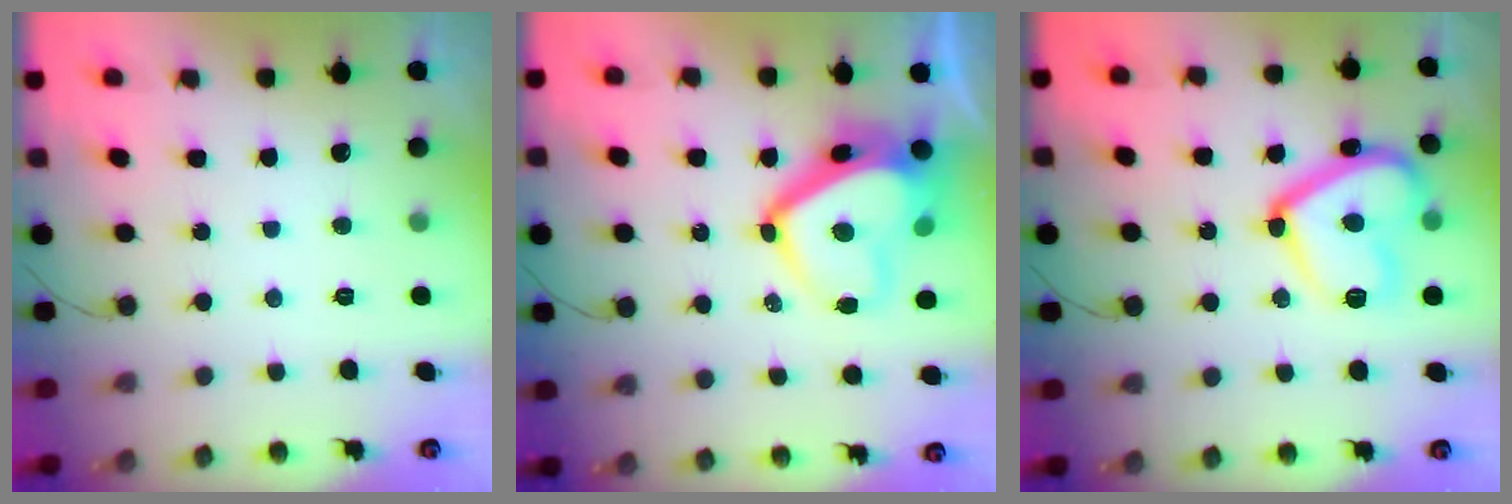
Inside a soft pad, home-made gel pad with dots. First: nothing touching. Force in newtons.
{"total": 14.4, "press": 14.3, "slide": 1.9}
{"total": 18.3, "press": 18.3, "slide": 1.6}